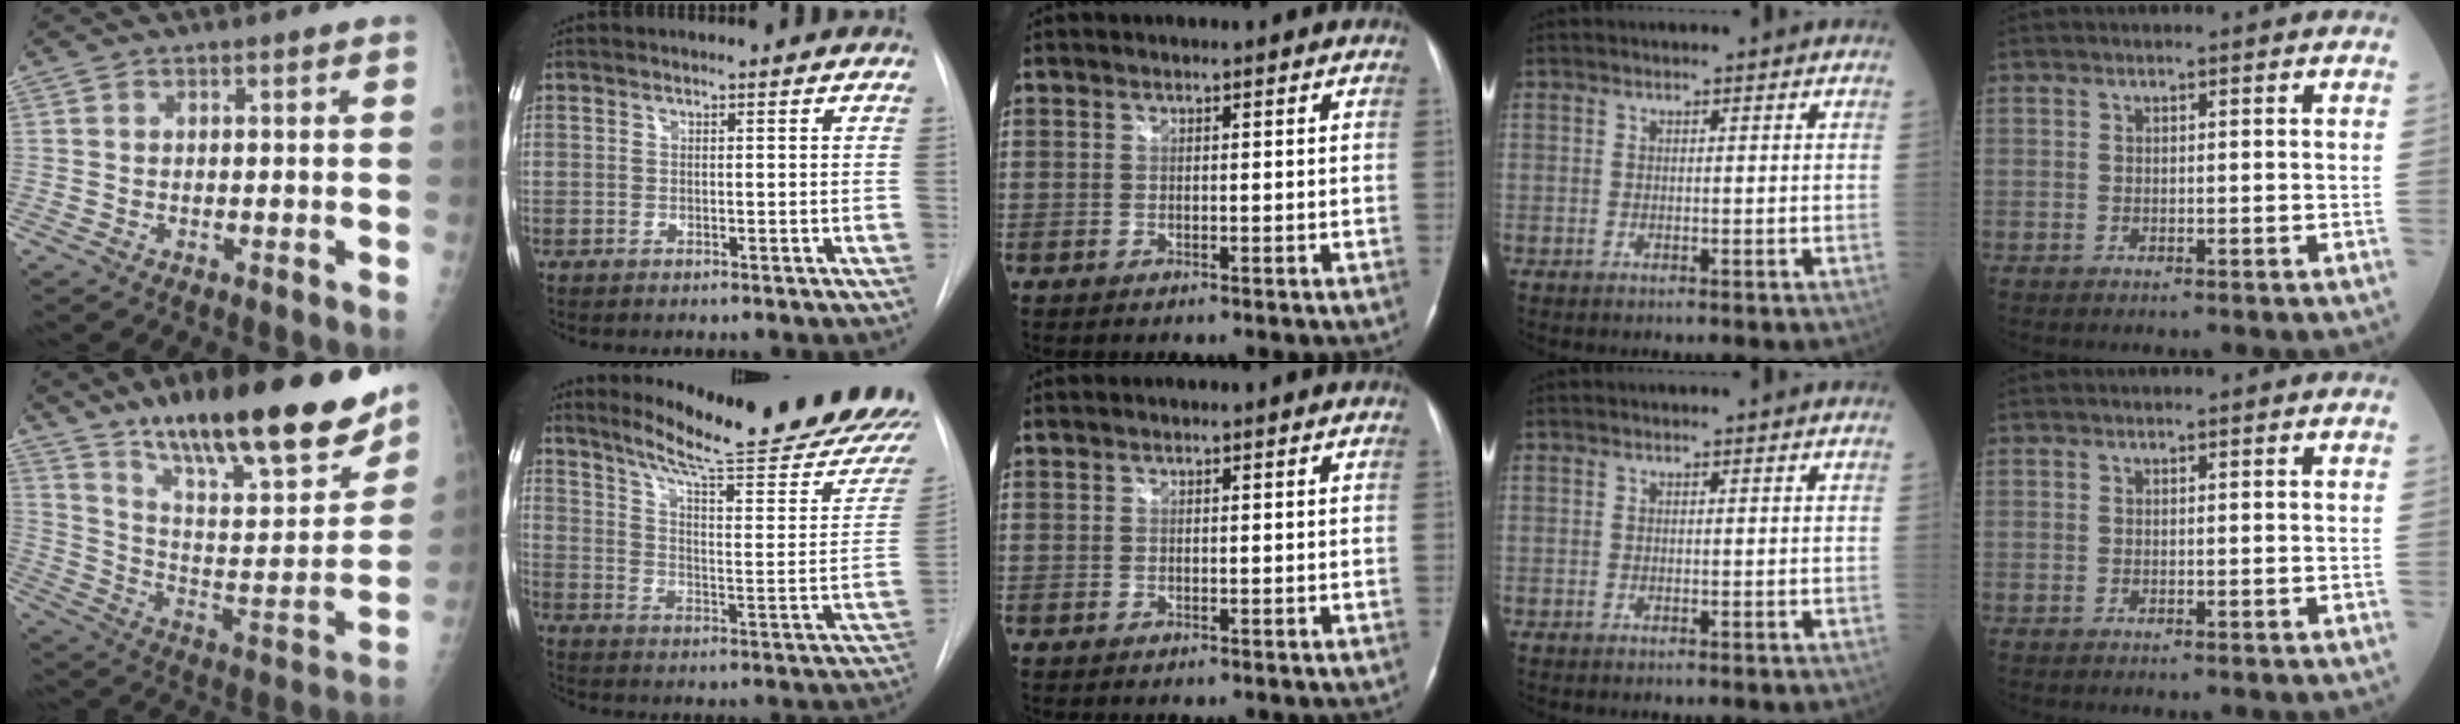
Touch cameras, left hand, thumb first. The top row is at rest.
{"thumb": {"total": 28.5, "force": [20.1, 6.9, 19.0], "torque": [-0.260, -0.074, 0.320]}, "index": {"total": 25.8, "force": [22.8, 1.1, 12.1], "torque": [-0.173, -0.105, 0.292]}}